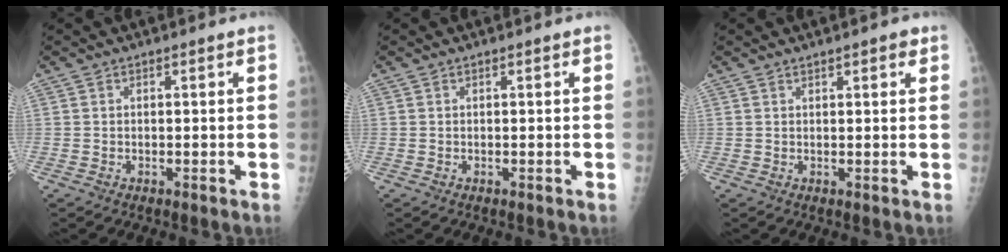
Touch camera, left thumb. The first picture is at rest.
{"total": 0.0}
{"total": 2.1, "force": [1.4, 0.7, 1.4], "torque": [-0.012, -0.004, 0.017]}